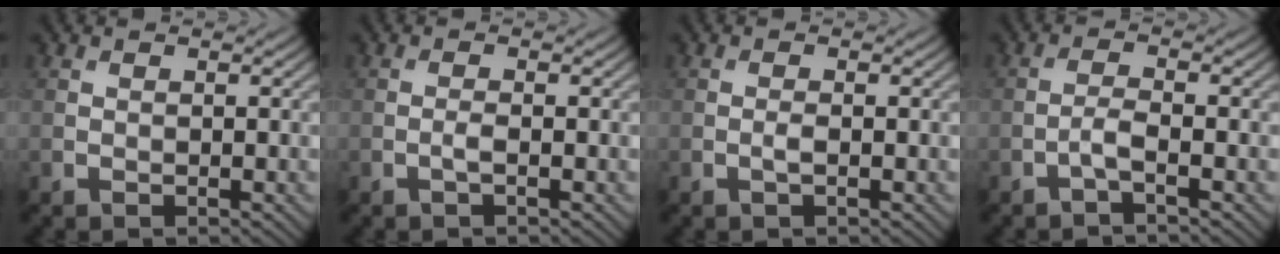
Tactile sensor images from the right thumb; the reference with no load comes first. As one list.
[{"total": 1.0, "force": [-0.4, 0.1, 0.8], "torque": [-0.018, 0.004, -0.010]}, {"total": 0.9, "force": [-0.3, 0.2, 0.8], "torque": [-0.018, 0.003, -0.007]}, {"total": 1.9, "force": [-1.2, 0.2, 1.5], "torque": [-0.033, 0.010, -0.031]}]